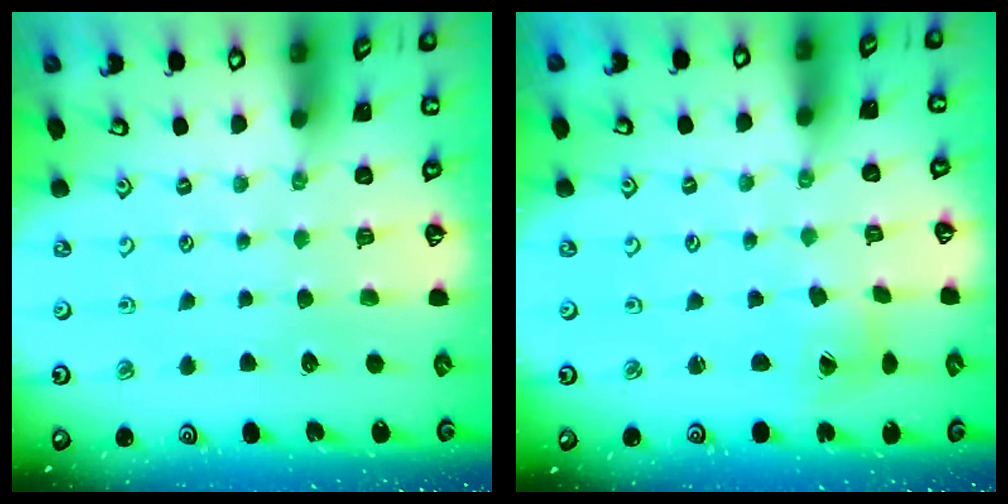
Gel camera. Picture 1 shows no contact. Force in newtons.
{"total": 2.0, "press": 2.0, "slide": 0.3}